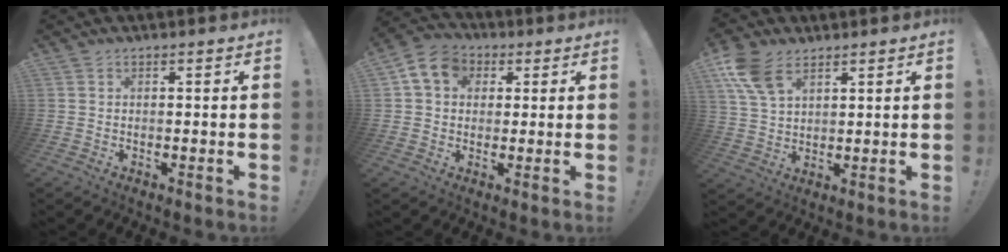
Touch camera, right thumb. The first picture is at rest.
{"total": 10.3, "force": [3.3, 8.2, 5.3], "torque": [-0.081, 0.004, 0.068]}
{"total": 10.0, "force": [5.6, 5.6, 6.1], "torque": [-0.120, -0.014, 0.109]}